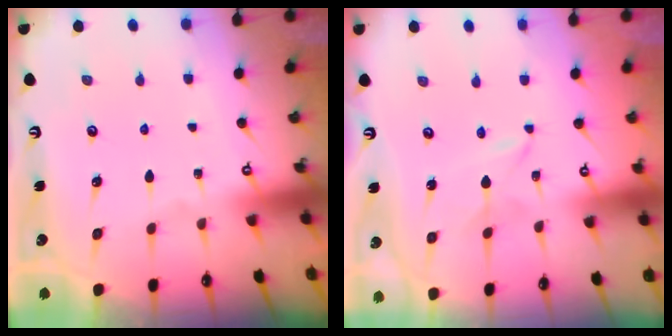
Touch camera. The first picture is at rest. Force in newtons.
{"total": 1.5, "press": 1.5, "slide": 0.3}